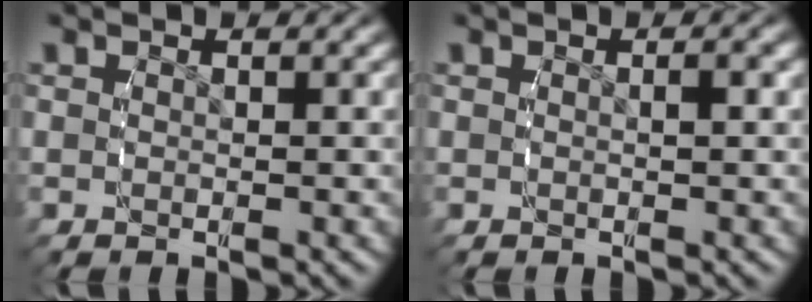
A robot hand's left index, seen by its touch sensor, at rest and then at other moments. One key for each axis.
{"total": 0.6, "fx": -0.1, "fy": 0.0, "fz": 0.6, "tx": -0.010, "ty": 0.002, "tz": -0.001}